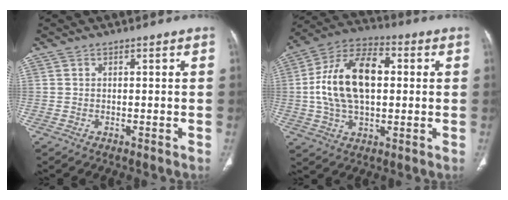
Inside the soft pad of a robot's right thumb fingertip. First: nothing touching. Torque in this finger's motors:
{"motor_torque": [2.24, 2.58, 0.88, -0.50, 0.54]}